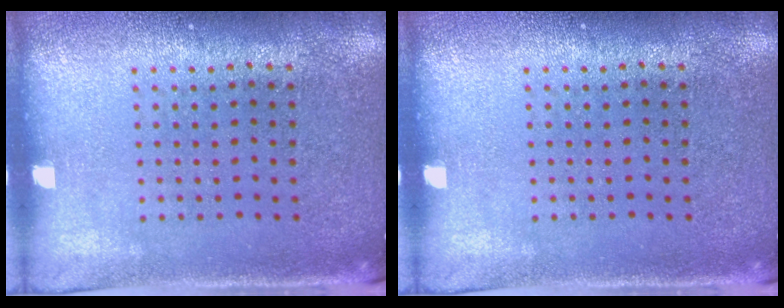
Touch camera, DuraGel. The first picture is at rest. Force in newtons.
{"total": 0.0}